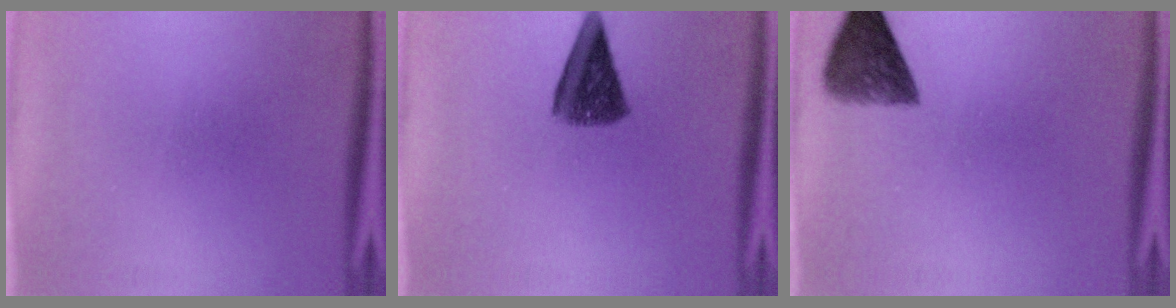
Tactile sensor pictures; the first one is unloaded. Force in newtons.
{"total": 8.1}
{"total": 6.5}